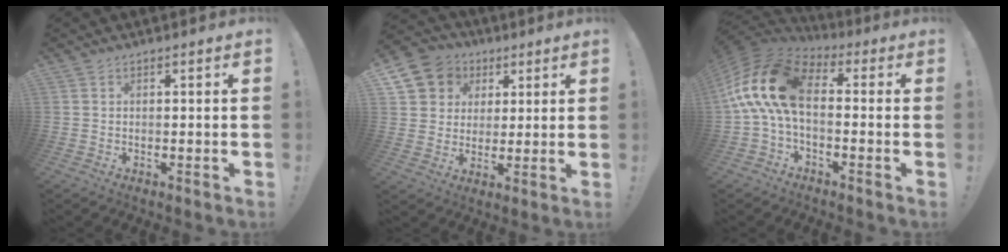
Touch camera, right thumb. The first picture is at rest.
{"total": 10.3, "force": [4.0, 9.0, 2.8], "torque": [-0.034, -0.025, 0.083]}
{"total": 16.6, "force": [1.2, 9.2, 13.8], "torque": [-0.268, 0.017, 0.030]}